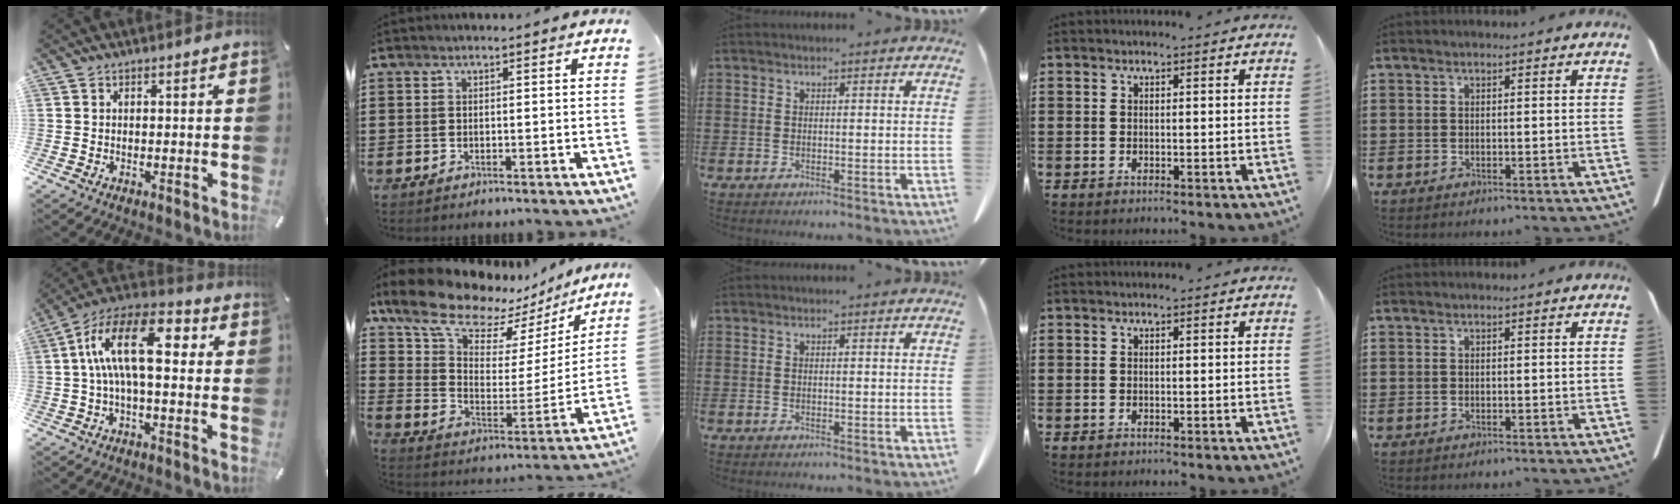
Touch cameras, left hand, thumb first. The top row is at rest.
{"thumb": {"total": 15.2, "force": [2.1, 6.7, 13.5], "torque": [-0.277, 0.003, 0.036]}, "index": {"total": 11.2, "force": [9.1, 4.5, 4.8], "torque": [-0.116, -0.057, 0.157]}}